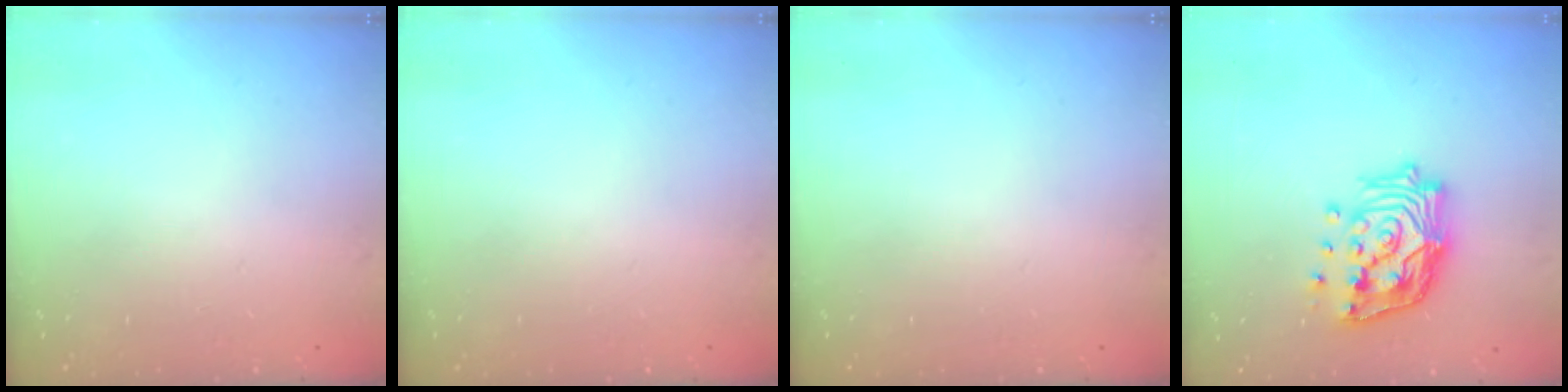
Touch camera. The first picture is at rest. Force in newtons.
{"total": 0.0}
{"total": 0.0}
{"total": 16.9, "press": 16.7, "slide": 2.3}